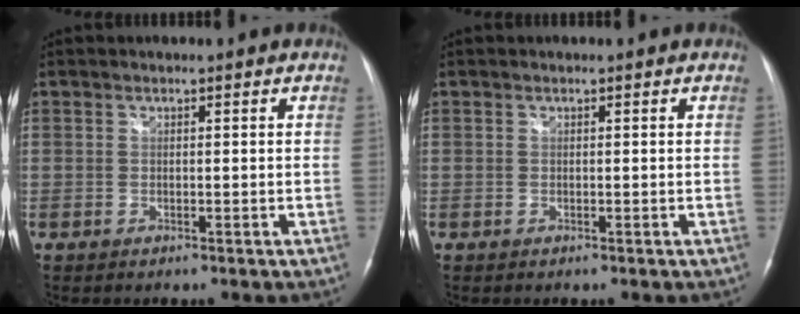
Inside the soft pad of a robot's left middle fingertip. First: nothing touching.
{"total": 0.0}